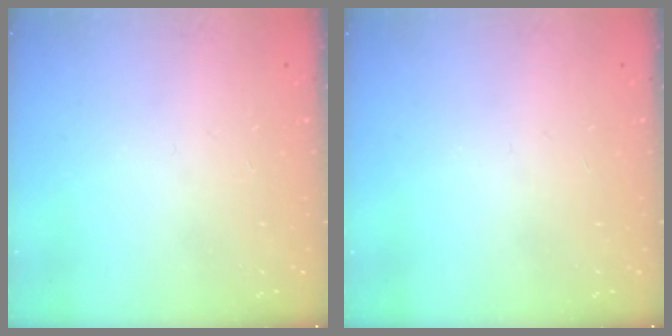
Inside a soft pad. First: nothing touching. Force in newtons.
{"total": 0.0}